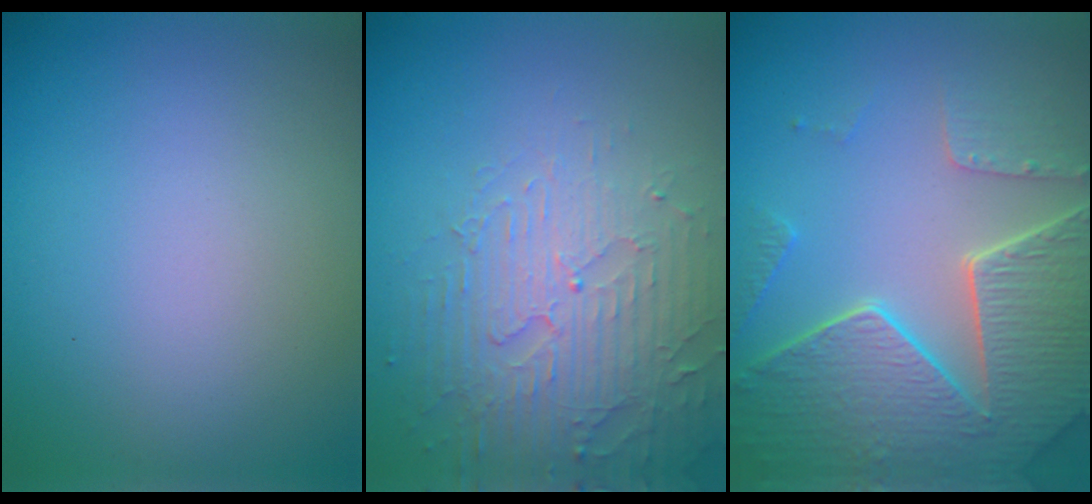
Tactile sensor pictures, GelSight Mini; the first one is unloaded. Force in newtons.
{"total": 4.2, "press": 4.2, "slide": 0.6}
{"total": 8.4, "press": 6.0, "slide": 5.9}